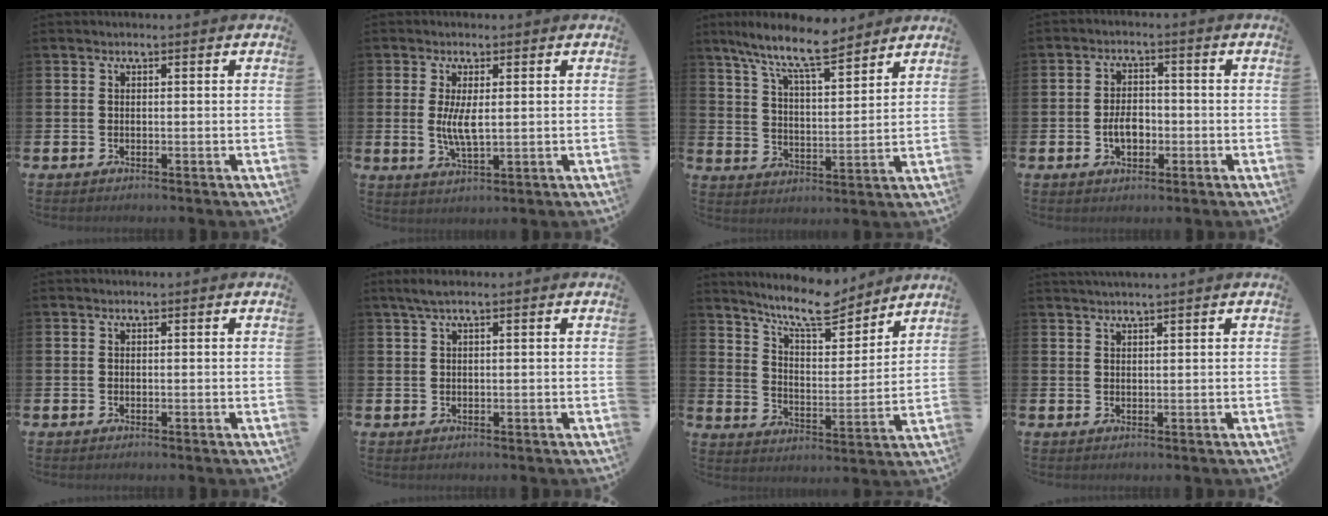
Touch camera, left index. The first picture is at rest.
{"total": 4.4, "force": [0.6, 1.5, 4.1], "torque": [-0.073, 0.001, 0.009]}
{"total": 9.5, "force": [8.4, 1.2, 4.2], "torque": [-0.101, -0.044, 0.146]}
{"total": 3.7, "force": [-1.1, 2.4, 2.6], "torque": [-0.026, -0.004, -0.027]}
{"total": 0.0}
{"total": 1.8, "force": [1.0, 0.1, 1.5], "torque": [-0.030, 0.003, 0.017]}
{"total": 9.7, "force": [8.9, 1.9, 3.4], "torque": [-0.074, -0.058, 0.155]}
{"total": 1.3, "force": [1.3, -0.3, 0.2], "torque": [-0.003, -0.002, 0.024]}